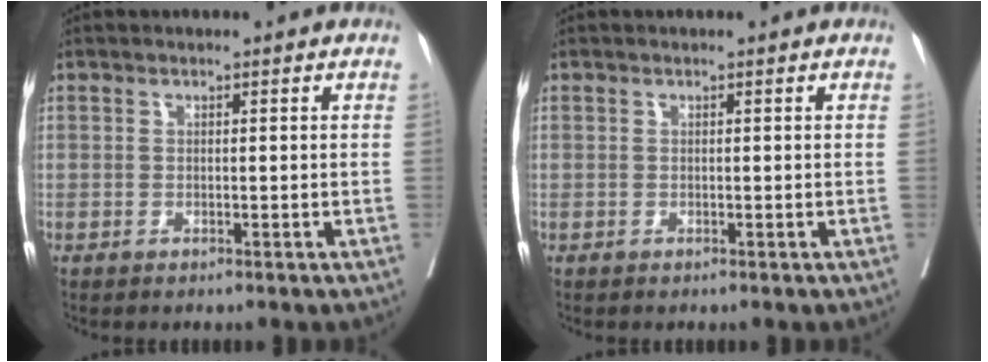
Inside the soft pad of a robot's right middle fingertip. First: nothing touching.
{"total": 0.0}